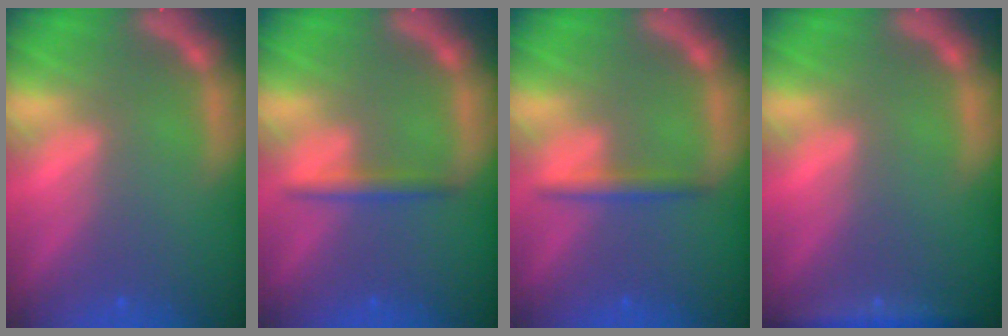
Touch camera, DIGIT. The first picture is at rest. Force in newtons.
{"total": 1.9}
{"total": 1.9}
{"total": 2.9}